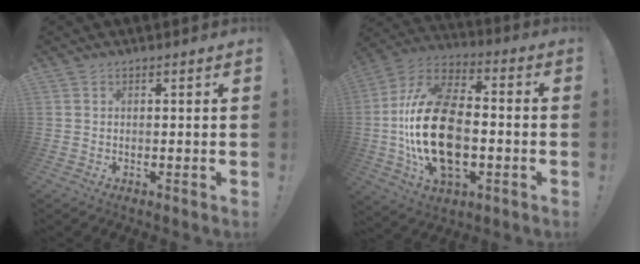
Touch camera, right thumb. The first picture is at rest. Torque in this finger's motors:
{"motor_torque": [2.35, 2.66, 1.88, -0.89, 0.91]}